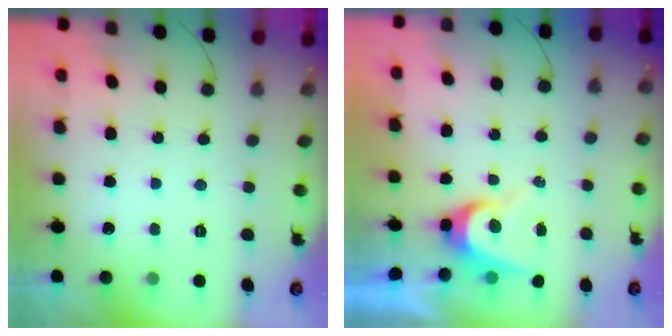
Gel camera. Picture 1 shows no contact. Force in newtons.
{"total": 6.4, "press": 6.4, "slide": 0.5}